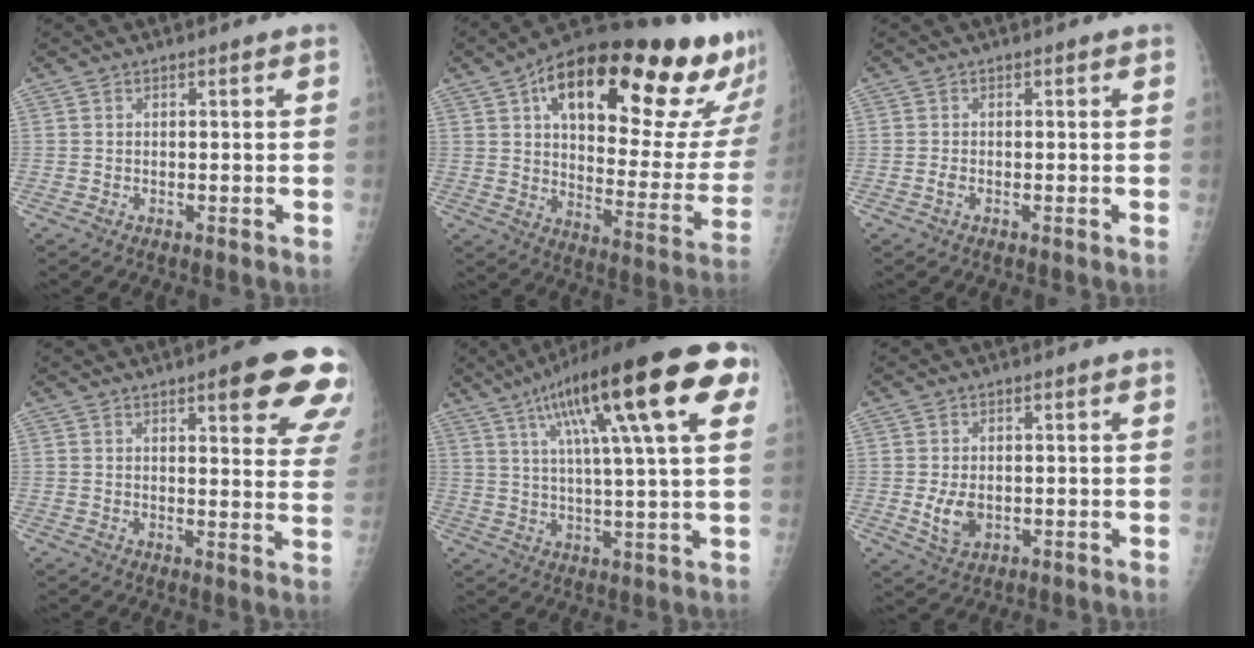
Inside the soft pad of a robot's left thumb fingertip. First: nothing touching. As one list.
[{"total": 32.2, "force": [18.4, 11.6, 23.7], "torque": [-0.303, -0.035, 0.263]}, {"total": 0.8, "force": [-0.3, 0.4, 0.6], "torque": [-0.014, -0.001, -0.006]}, {"total": 14.7, "force": [8.5, 3.8, 11.3], "torque": [-0.108, -0.037, 0.096]}, {"total": 24.9, "force": [10.7, 5.3, 21.8], "torque": [-0.334, 0.012, 0.159]}, {"total": 4.6, "force": [-0.4, 3.1, 3.4], "torque": [-0.054, -0.008, 0.003]}]